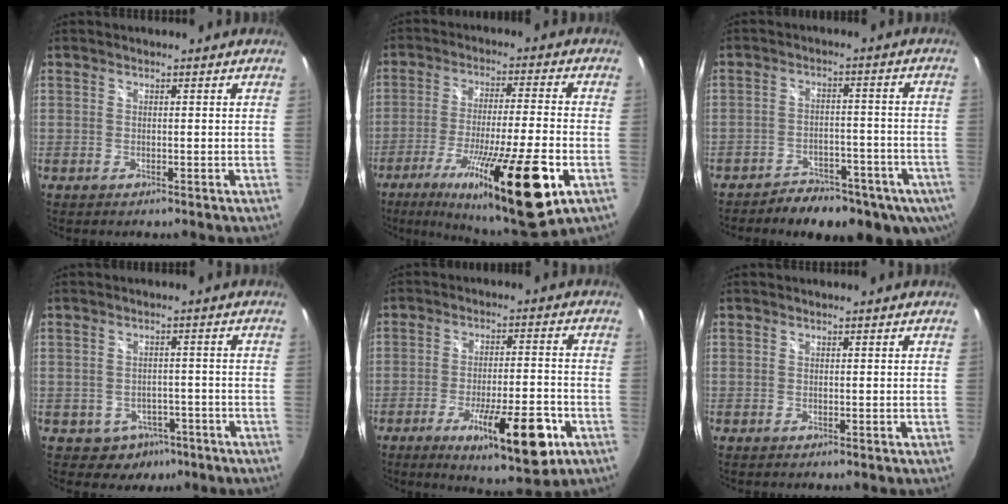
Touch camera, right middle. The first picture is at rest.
{"total": 22.1, "force": [-10.4, 2.8, 19.3], "torque": [-0.333, -0.053, -0.165]}
{"total": 15.9, "force": [-10.8, 7.6, 8.8], "torque": [-0.154, -0.015, -0.135]}
{"total": 5.8, "force": [-3.3, 4.5, 1.3], "torque": [-0.033, 0.011, -0.031]}
{"total": 14.3, "force": [-7.1, 3.1, 12.1], "torque": [-0.197, -0.022, -0.099]}
{"total": 0.0}